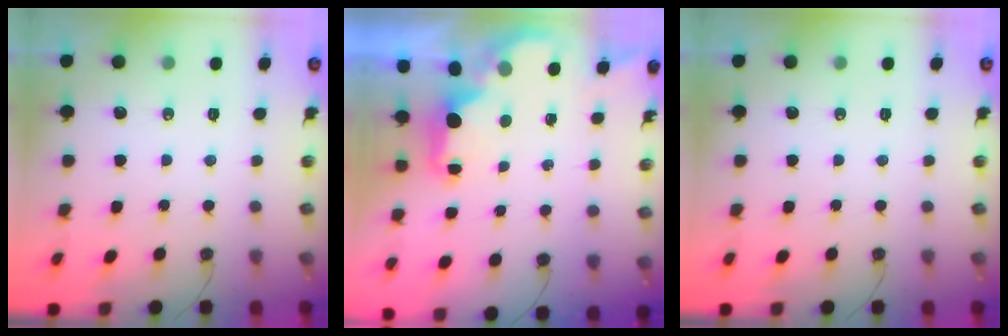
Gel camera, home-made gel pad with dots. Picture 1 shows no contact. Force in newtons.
{"total": 2.2, "press": 2.0, "slide": 0.8}
{"total": 0.6, "press": 0.0, "slide": 0.6}